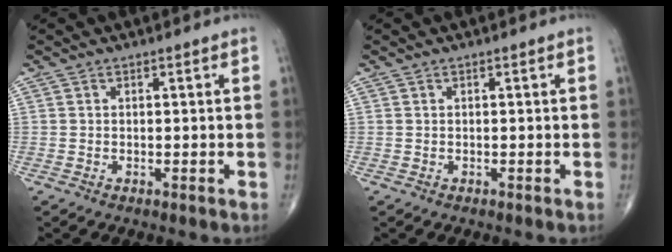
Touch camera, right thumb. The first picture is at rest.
{"total": 0.0}